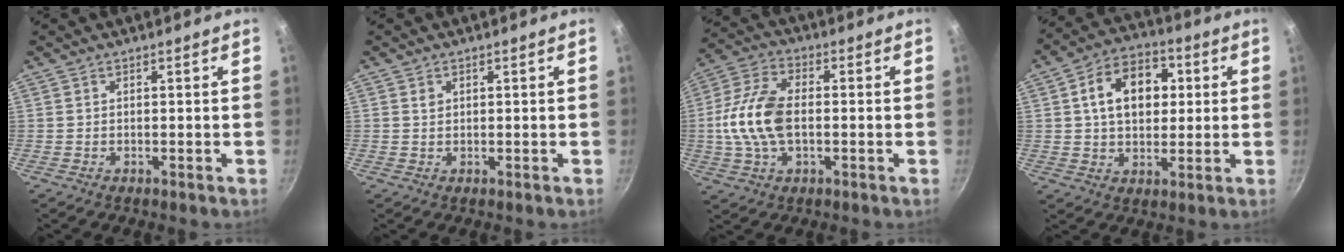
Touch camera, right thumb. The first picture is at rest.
{"total": 1.1, "force": [0.4, 0.9, 0.5], "torque": [-0.007, 0.000, 0.007]}
{"total": 13.1, "force": [-0.7, 7.4, 10.8], "torque": [-0.214, 0.027, -0.026]}
{"total": 13.6, "force": [2.7, 9.5, 9.3], "torque": [-0.114, 0.014, 0.033]}